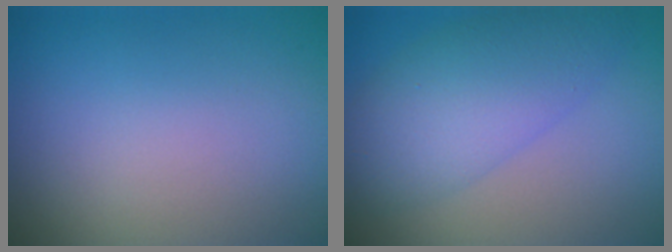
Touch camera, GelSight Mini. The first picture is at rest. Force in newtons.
{"total": 6.8, "press": 6.8, "slide": 0.3}